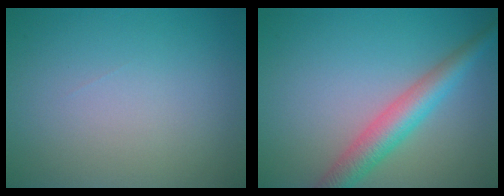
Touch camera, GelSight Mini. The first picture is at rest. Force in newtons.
{"total": 4.4, "press": 4.4, "slide": 0.2}